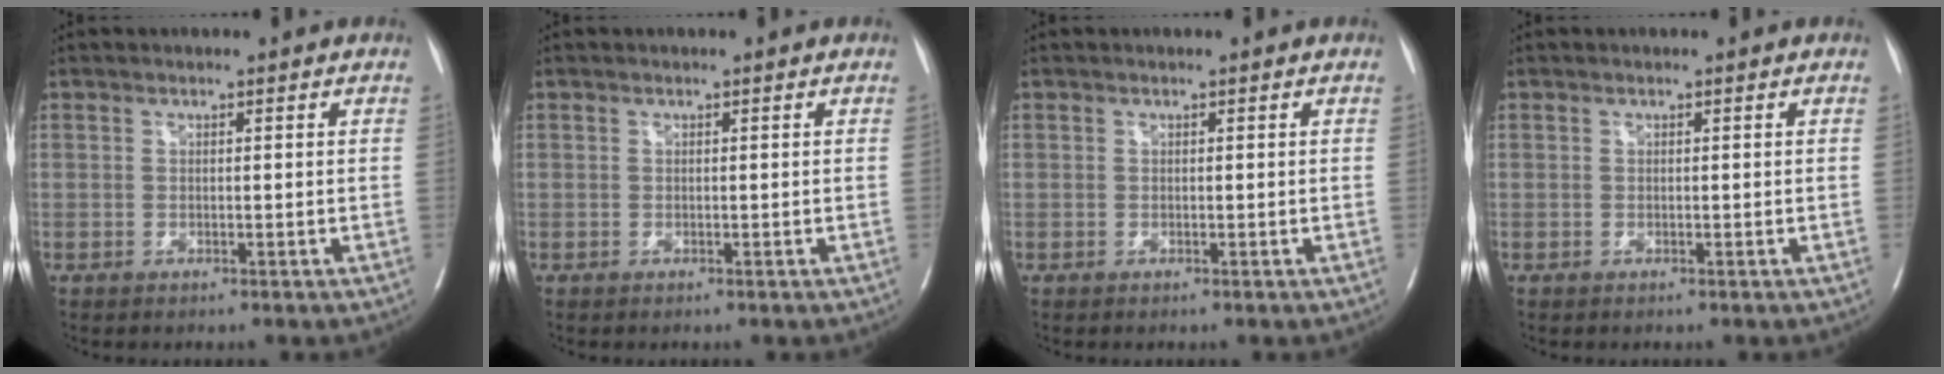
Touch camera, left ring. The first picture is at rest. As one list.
[{"total": 0.0}, {"total": 0.0}, {"total": 0.0}]